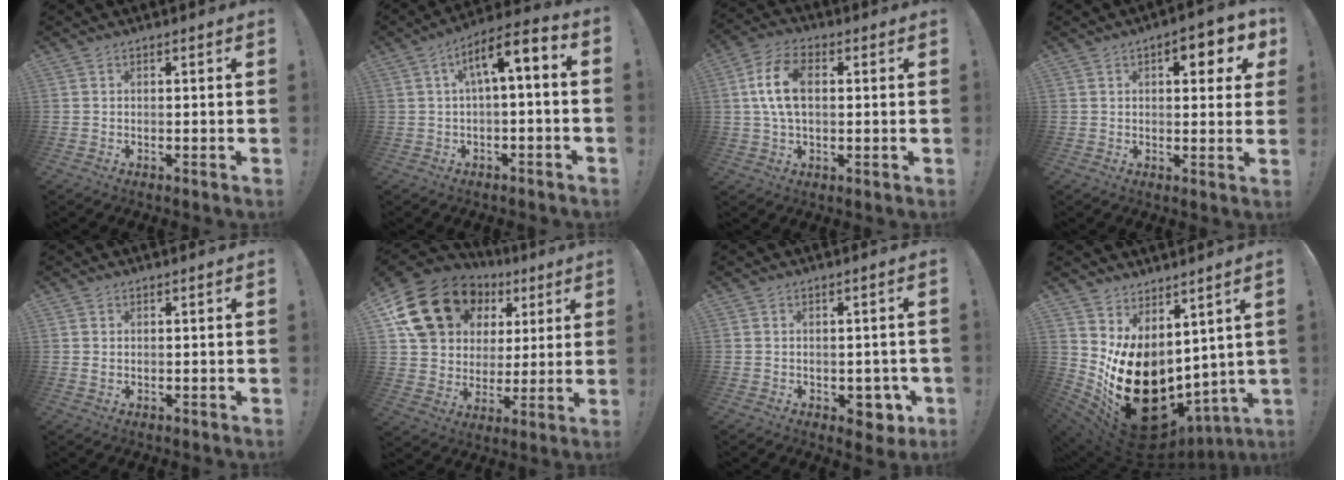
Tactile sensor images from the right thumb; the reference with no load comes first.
{"total": 8.0, "force": [1.1, 2.2, 7.6], "torque": [-0.117, -0.005, 0.018]}
{"total": 11.3, "force": [2.1, 6.8, 8.8], "torque": [-0.159, 0.002, 0.039]}
{"total": 7.3, "force": [2.9, 3.2, 5.9], "torque": [-0.063, -0.008, 0.041]}
{"total": 1.1, "force": [0.6, 0.8, 0.5], "torque": [-0.007, 0.000, 0.011]}
{"total": 21.3, "force": [11.5, 14.9, 10.1], "torque": [-0.170, -0.050, 0.240]}
{"total": 6.2, "force": [-1.4, 4.7, 3.8], "torque": [-0.024, 0.008, -0.018]}
{"total": 21.5, "force": [-3.4, 15.0, 15.0], "torque": [-0.253, -0.001, -0.025]}